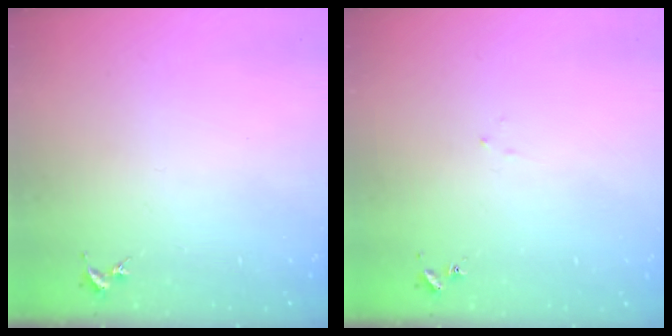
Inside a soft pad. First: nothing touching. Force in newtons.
{"total": 1.8, "press": 1.8, "slide": 0.1}